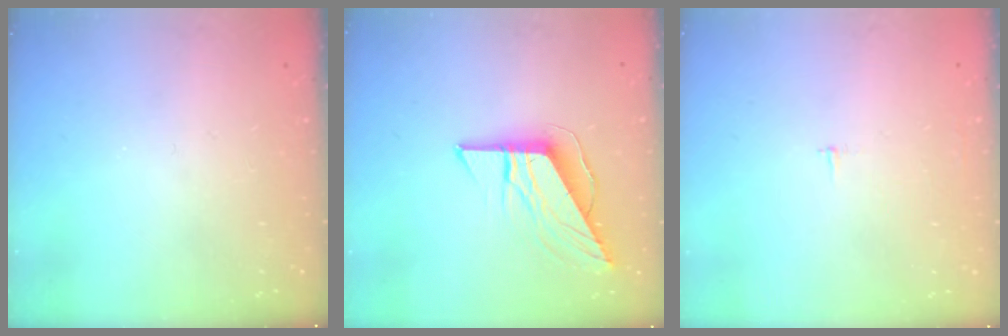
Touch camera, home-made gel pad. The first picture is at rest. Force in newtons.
{"total": 9.8, "press": 9.8, "slide": 0.5}
{"total": 2.1, "press": 2.1, "slide": 0.2}